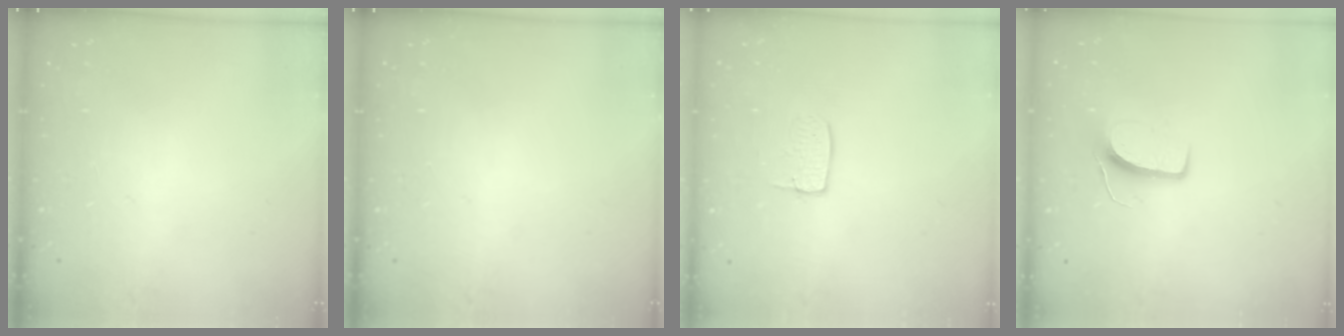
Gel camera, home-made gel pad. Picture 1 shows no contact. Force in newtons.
{"total": 0.0}
{"total": 6.0, "press": 6.0, "slide": 0.4}
{"total": 6.7, "press": 6.7, "slide": 0.5}